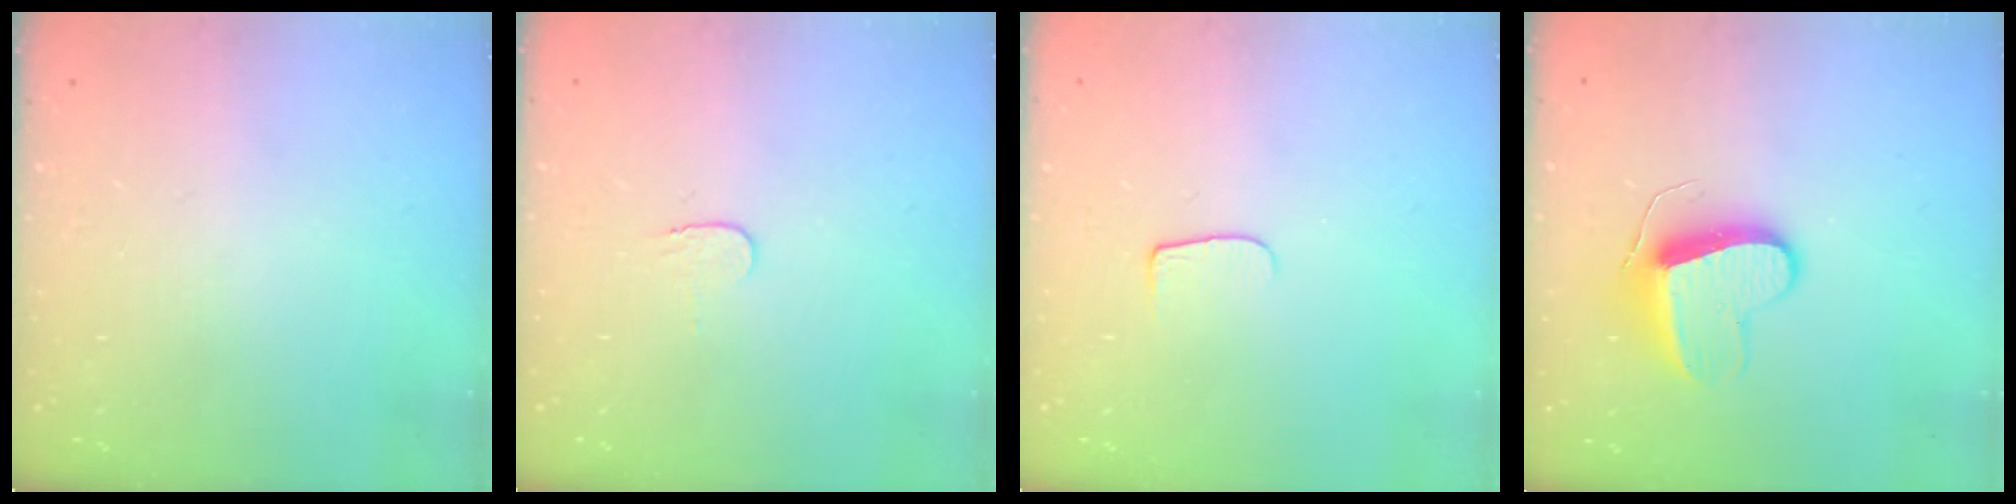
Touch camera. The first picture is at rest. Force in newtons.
{"total": 3.7, "press": 3.7, "slide": 0.4}
{"total": 5.3, "press": 5.2, "slide": 0.6}
{"total": 10.0, "press": 10.0, "slide": 0.6}